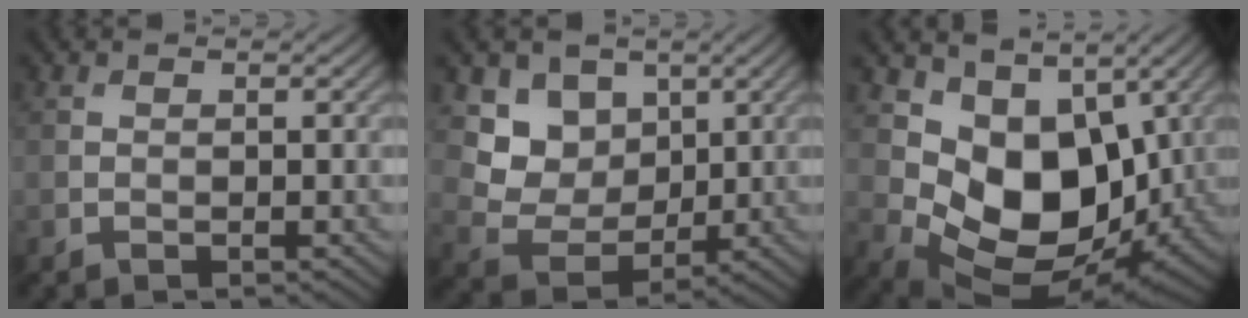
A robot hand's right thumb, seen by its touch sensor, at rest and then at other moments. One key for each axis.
{"total": 7.1, "fx": 3.0, "fy": 5.7, "fz": 3.0, "tx": -0.080, "ty": -0.024, "tz": 0.052}
{"total": 11.5, "fx": 2.1, "fy": 8.0, "fz": 8.0, "tx": -0.162, "ty": -0.030, "tz": 0.049}